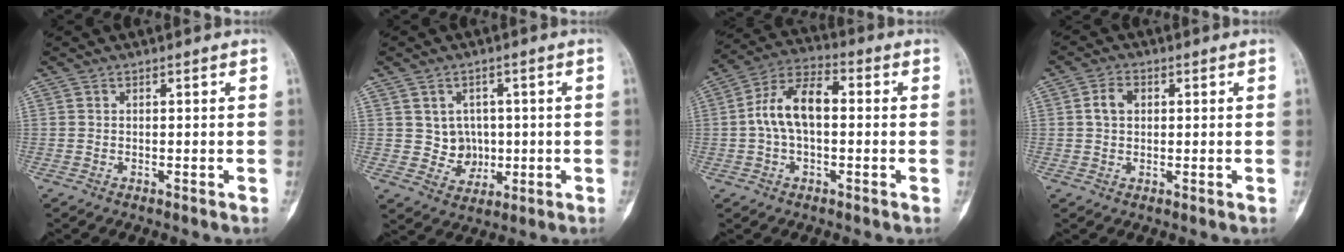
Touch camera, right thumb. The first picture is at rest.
{"total": 5.7, "force": [0.6, 5.4, 1.9], "torque": [0.008, 0.002, 0.015]}
{"total": 10.9, "force": [0.1, 6.1, 9.1], "torque": [-0.173, 0.035, -0.006]}
{"total": 3.8, "force": [0.7, 2.7, 2.5], "torque": [-0.045, 0.008, 0.012]}